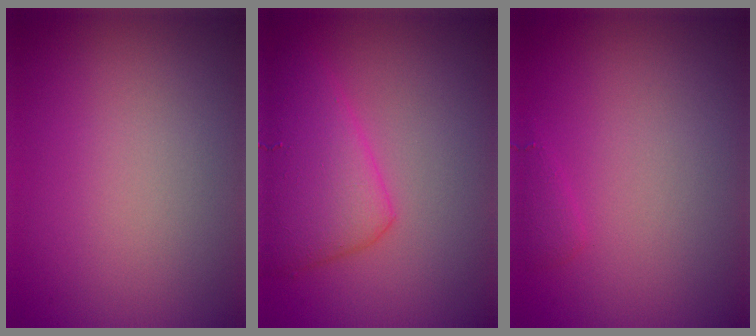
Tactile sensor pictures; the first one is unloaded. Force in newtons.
{"total": 4.8, "press": 4.7, "slide": 0.3}
{"total": 0.8, "press": 0.8, "slide": 0.1}